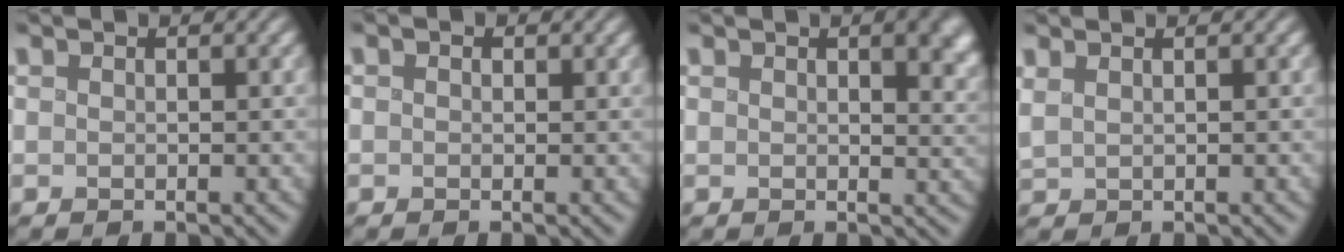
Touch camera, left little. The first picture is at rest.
{"total": 0.6, "force": [-0.1, 0.6, 0.3], "torque": [-0.003, 0.002, -0.008]}
{"total": 5.4, "force": [2.3, 3.1, 3.8], "torque": [-0.059, -0.013, 0.047]}
{"total": 1.1, "force": [0.7, 0.4, 0.7], "torque": [-0.021, 0.006, 0.017]}